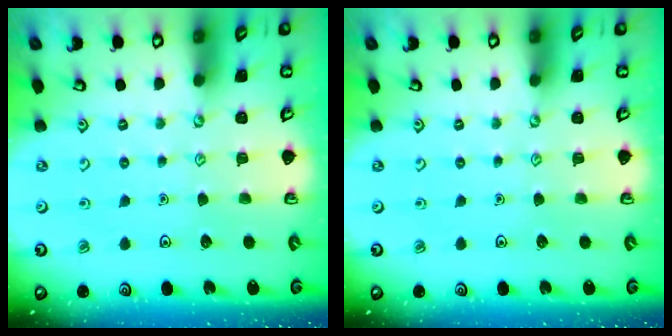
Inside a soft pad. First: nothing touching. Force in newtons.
{"total": 0.0}